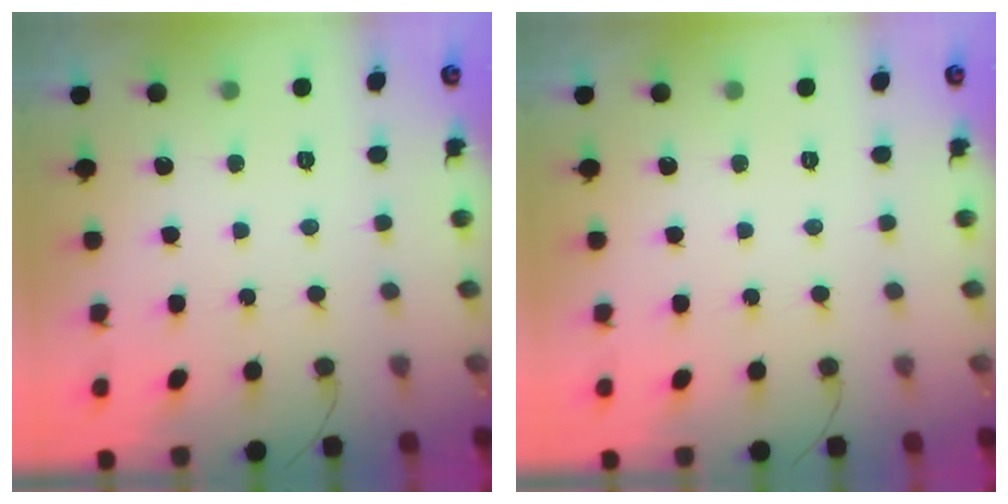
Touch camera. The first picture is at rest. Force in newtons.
{"total": 0.0}